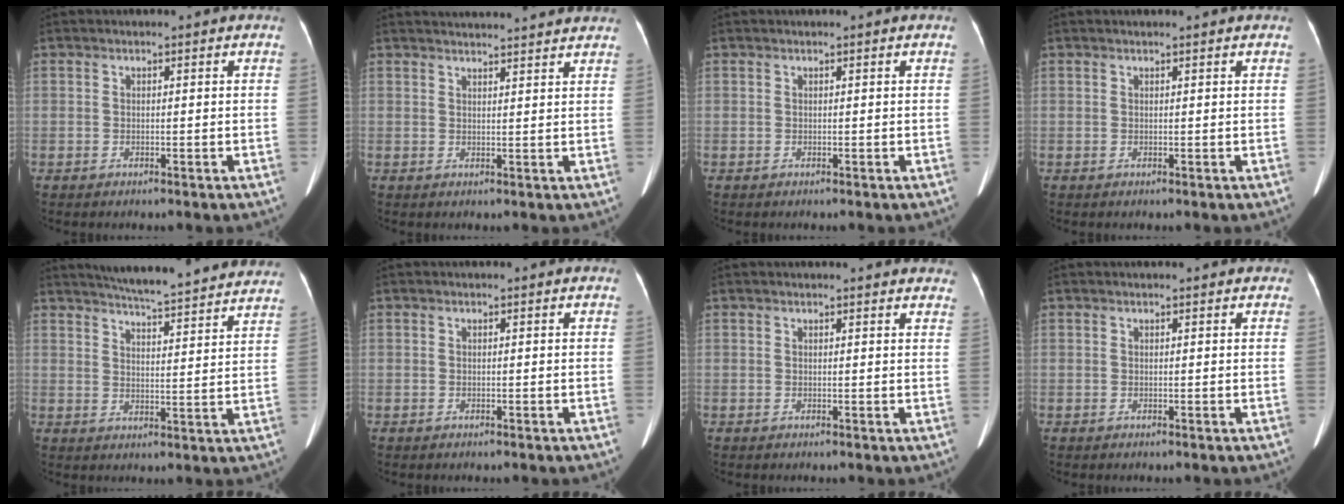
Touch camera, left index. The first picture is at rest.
{"total": 12.2, "force": [11.7, 0.4, 3.5], "torque": [-0.045, 0.021, 0.137]}
{"total": 0.0}
{"total": 1.4, "force": [1.2, -0.1, 0.6], "torque": [-0.009, 0.014, 0.019]}
{"total": 21.4, "force": [19.8, 1.5, 8.0], "torque": [-0.119, -0.019, 0.246]}
{"total": 0.0}
{"total": 9.1, "force": [8.5, 1.7, 2.6], "torque": [-0.013, 0.003, 0.075]}
{"total": 1.9, "force": [1.7, 0.6, 0.8], "torque": [-0.011, 0.021, 0.014]}